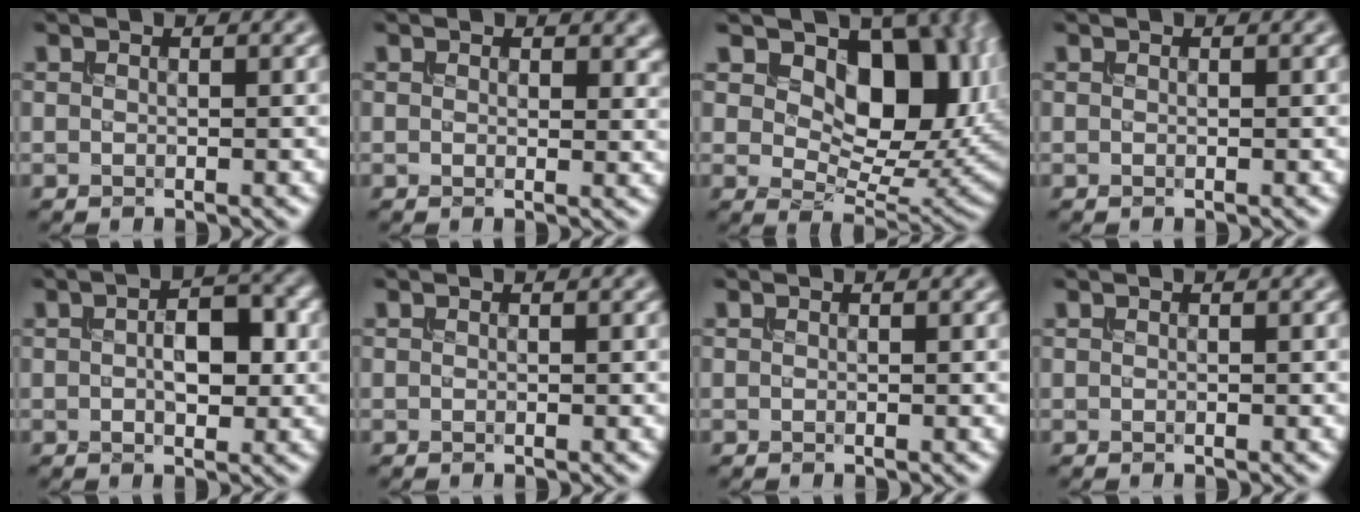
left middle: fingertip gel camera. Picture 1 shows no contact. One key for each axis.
{"total": 2.0, "fx": 1.0, "fy": 1.4, "fz": 1.0, "tx": -0.014, "ty": -0.006, "tz": 0.014}
{"total": 11.8, "fx": 3.9, "fy": 7.5, "fz": 8.3, "tx": -0.107, "ty": -0.012, "tz": 0.060}
{"total": 0.0}
{"total": 4.3, "fx": 0.2, "fy": 2.2, "fz": 3.6, "tx": -0.061, "ty": 0.005, "tz": 0.000}
{"total": 0.0}
{"total": 0.0}
{"total": 0.0}